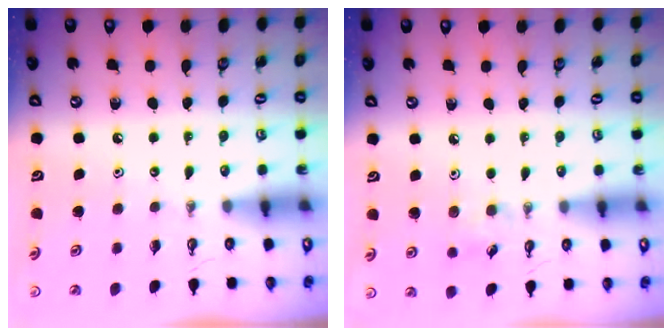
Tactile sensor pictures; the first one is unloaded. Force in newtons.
{"total": 4.8, "press": 4.5, "slide": 1.4}